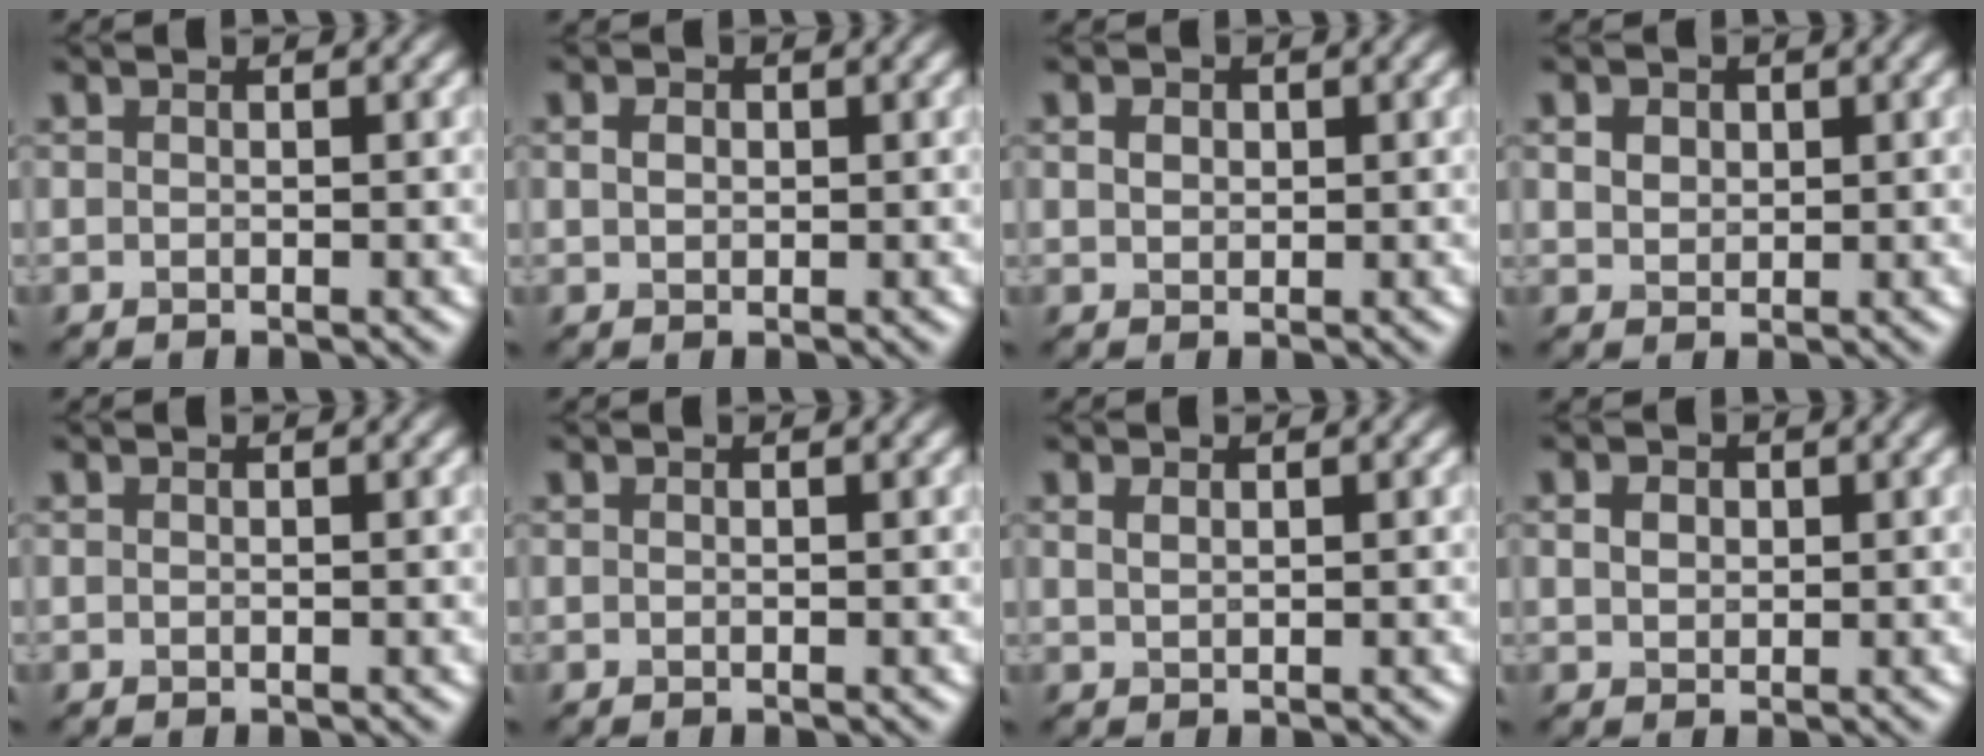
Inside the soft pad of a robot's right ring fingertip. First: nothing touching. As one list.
[{"total": 1.3, "force": [0.3, 1.0, 0.8], "torque": [-0.015, 0.003, 0.004]}, {"total": 1.4, "force": [0.4, 1.1, 0.7], "torque": [-0.012, 0.000, 0.007]}, {"total": 3.1, "force": [1.5, 2.2, 1.5], "torque": [-0.040, 0.009, 0.025]}, {"total": 0.0}, {"total": 0.0}, {"total": 0.9, "force": [0.5, 0.5, 0.6], "torque": [-0.016, -0.001, 0.013]}, {"total": 1.7, "force": [0.5, 1.4, 0.9], "torque": [-0.015, -0.002, 0.008]}]